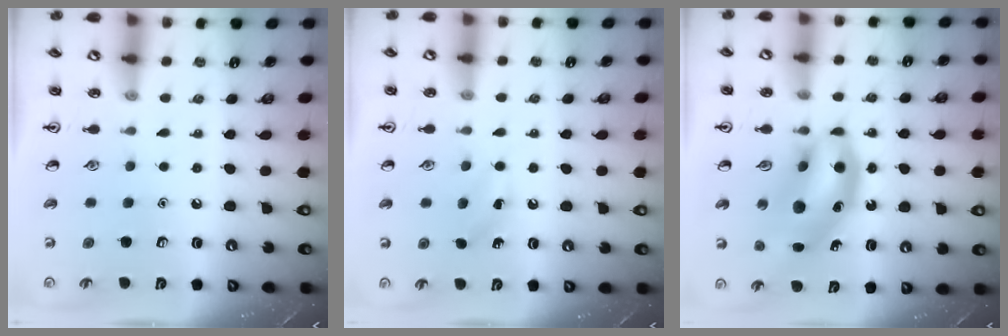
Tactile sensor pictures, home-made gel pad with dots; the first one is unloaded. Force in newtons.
{"total": 2.8, "press": 2.6, "slide": 1.0}
{"total": 12.1, "press": 11.6, "slide": 3.5}